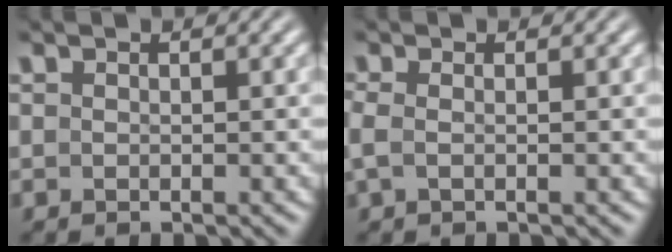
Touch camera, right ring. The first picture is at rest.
{"total": 1.3, "force": [-0.4, 0.6, 1.1], "torque": [-0.041, -0.012, 0.000]}